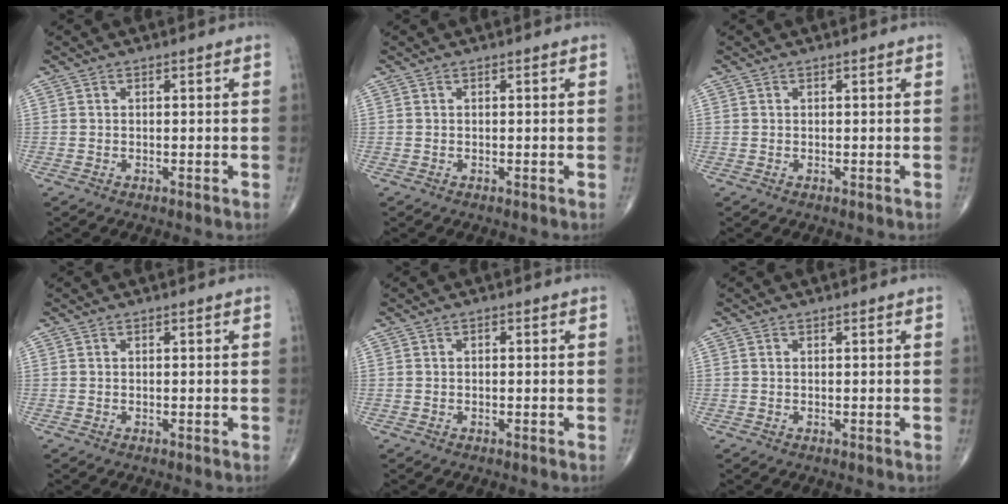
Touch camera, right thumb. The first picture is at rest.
{"total": 0.0}
{"total": 0.0}
{"total": 0.0}
{"total": 0.5, "force": [0.0, 0.3, 0.4], "torque": [-0.008, 0.000, -0.001]}
{"total": 0.0}